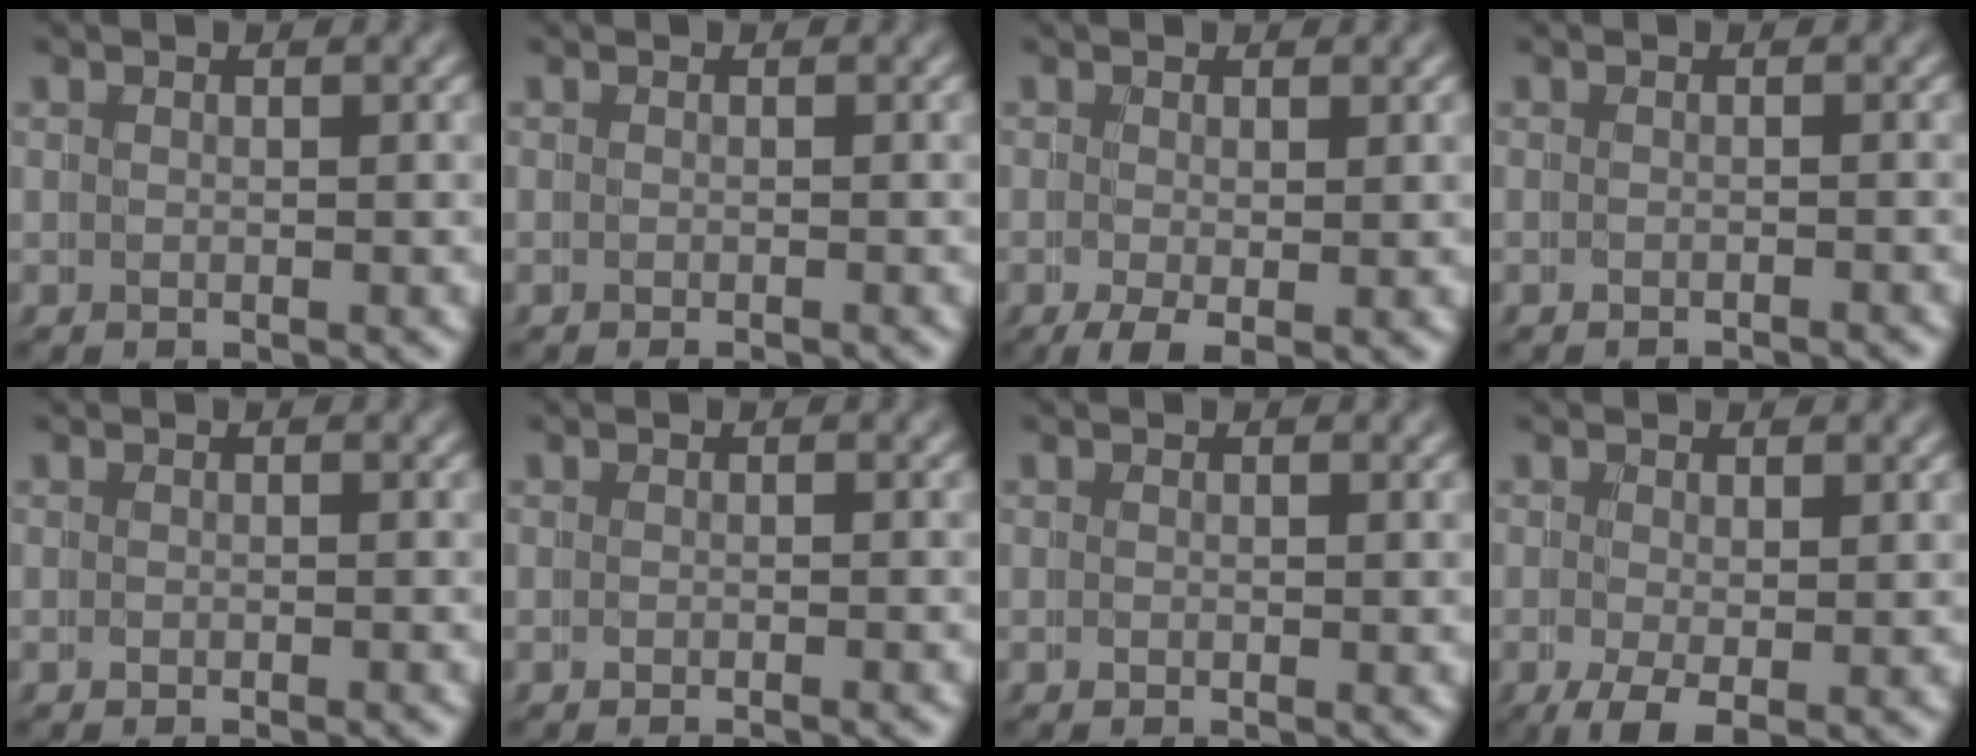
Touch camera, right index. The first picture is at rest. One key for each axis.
{"total": 0.8, "fx": -0.8, "fy": 0.1, "fz": 0.1, "tx": 0.000, "ty": 0.001, "tz": -0.014}
{"total": 2.0, "fx": -1.0, "fy": 0.6, "fz": 1.7, "tx": -0.029, "ty": -0.016, "tz": -0.008}
{"total": 1.2, "fx": -1.2, "fy": 0.2, "fz": 0.0, "tx": 0.006, "ty": 0.002, "tz": -0.018}
{"total": 0.7, "fx": -0.7, "fy": 0.1, "fz": 0.3, "tx": 0.007, "ty": 0.005, "tz": -0.011}
{"total": 1.1, "fx": -1.1, "fy": 0.1, "fz": 0.3, "tx": 0.007, "ty": 0.005, "tz": -0.018}
{"total": 0.0}
{"total": 2.6, "fx": -1.3, "fy": 0.9, "fz": 2.1, "tx": -0.043, "ty": -0.020, "tz": -0.010}